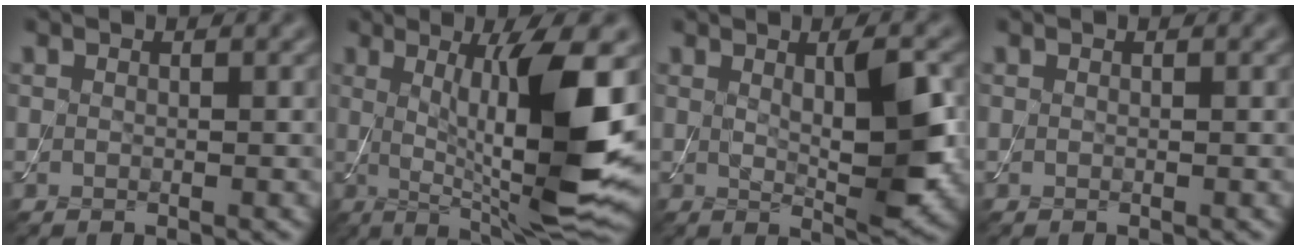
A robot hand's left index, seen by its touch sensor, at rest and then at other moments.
{"total": 11.6, "force": [0.7, 2.3, 11.3], "torque": [-0.172, -0.011, 0.022]}
{"total": 5.4, "force": [1.0, 1.1, 5.1], "torque": [-0.076, -0.005, 0.019]}
{"total": 0.0}